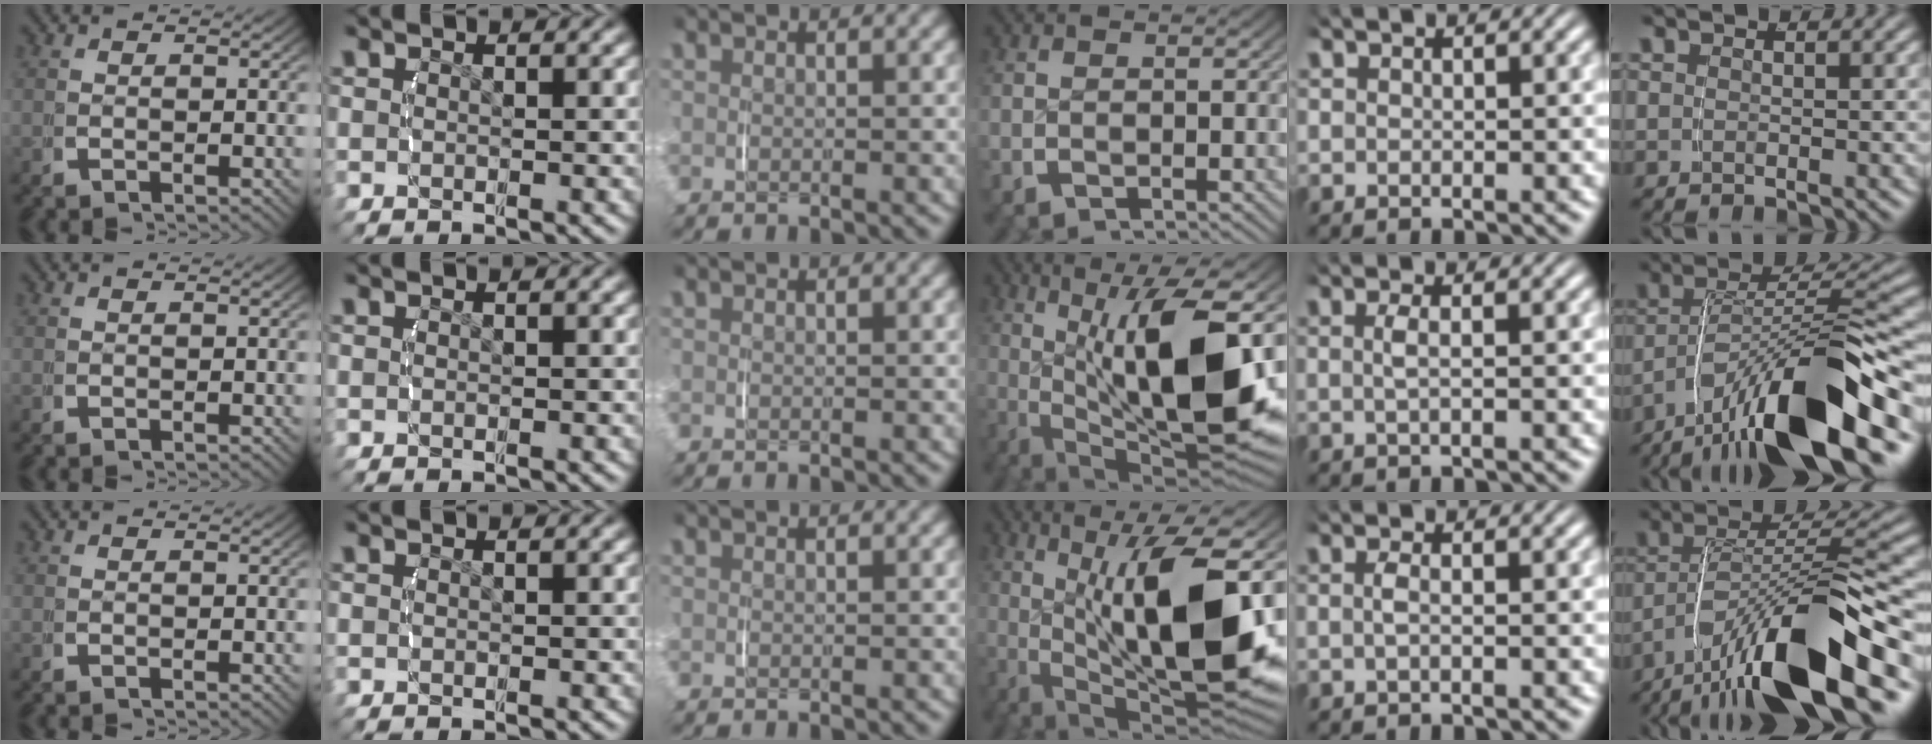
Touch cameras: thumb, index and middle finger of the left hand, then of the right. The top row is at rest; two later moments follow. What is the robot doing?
{"motion": "lift_and_place", "object": "jar lid"}